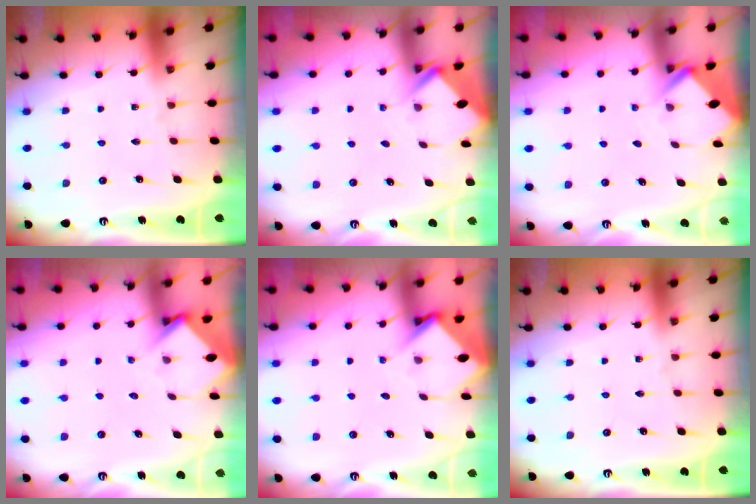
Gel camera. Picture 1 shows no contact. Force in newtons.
{"total": 2.7, "press": 2.7, "slide": 0.2}
{"total": 2.7, "press": 2.7, "slide": 0.2}
{"total": 3.4, "press": 3.4, "slide": 0.3}
{"total": 3.6, "press": 3.5, "slide": 0.3}
{"total": 0.0}